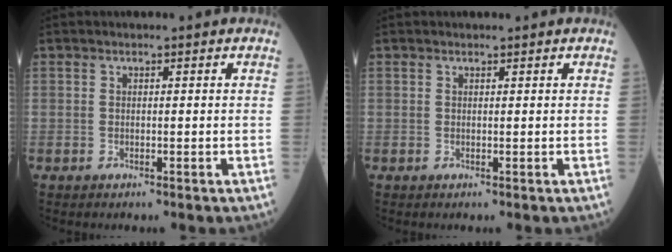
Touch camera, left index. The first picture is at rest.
{"total": 0.5, "force": [0.5, 0.1, 0.0], "torque": [-0.006, 0.001, 0.008]}